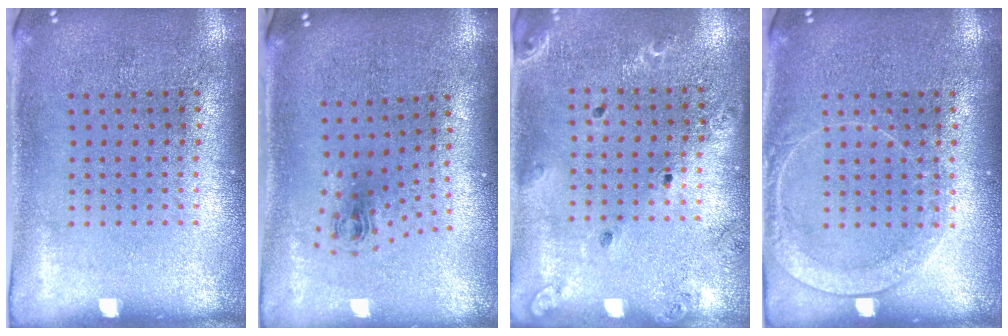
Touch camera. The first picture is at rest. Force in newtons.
{"total": 0.9, "press": 0.4, "slide": 0.8}
{"total": 1.4, "press": 1.4, "slide": 0.1}
{"total": 1.7, "press": 1.7, "slide": 0.3}